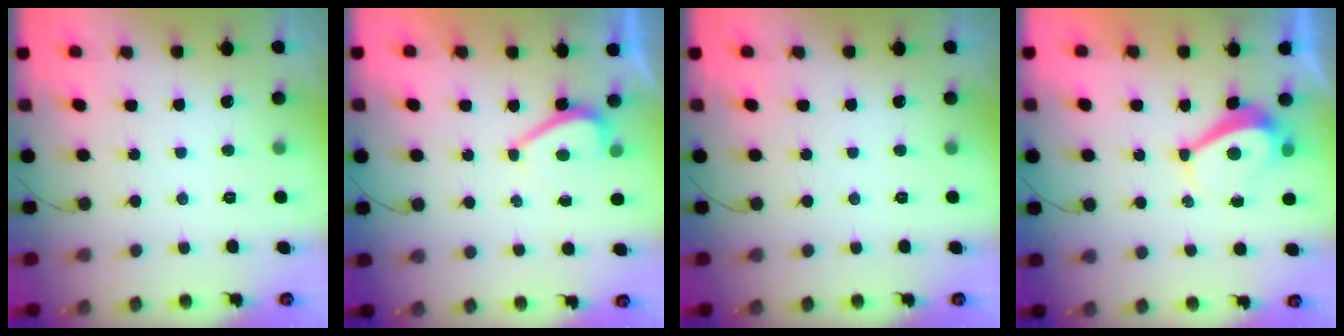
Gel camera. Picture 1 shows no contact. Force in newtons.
{"total": 2.8, "press": 2.8, "slide": 0.5}
{"total": 0.0}
{"total": 4.3, "press": 4.3, "slide": 0.8}